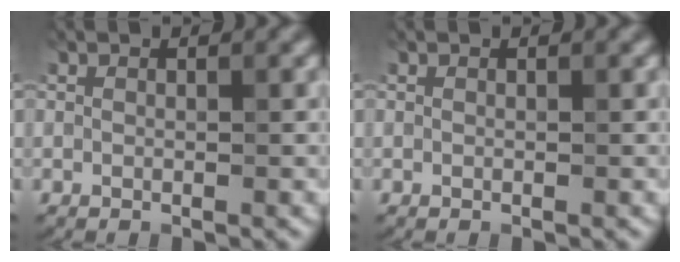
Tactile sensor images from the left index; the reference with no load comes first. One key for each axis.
{"total": 0.0}